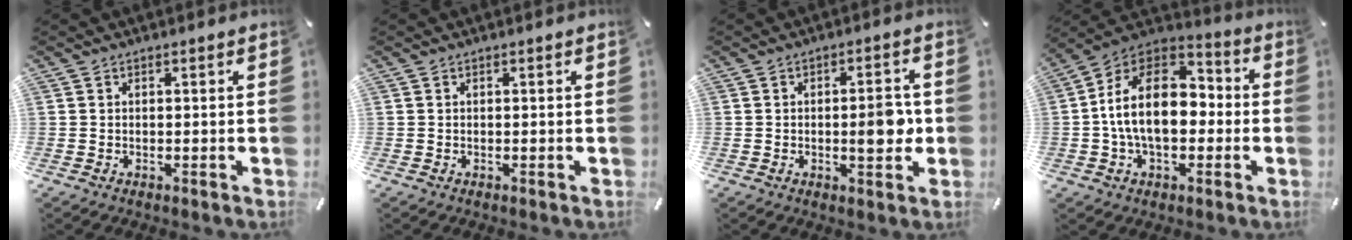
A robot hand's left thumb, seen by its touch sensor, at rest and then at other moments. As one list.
[{"total": 0.0}, {"total": 7.3, "force": [-0.3, 3.1, 6.6], "torque": [-0.082, -0.004, -0.010]}, {"total": 17.9, "force": [-1.4, 12.0, 13.3], "torque": [-0.249, 0.020, -0.030]}]